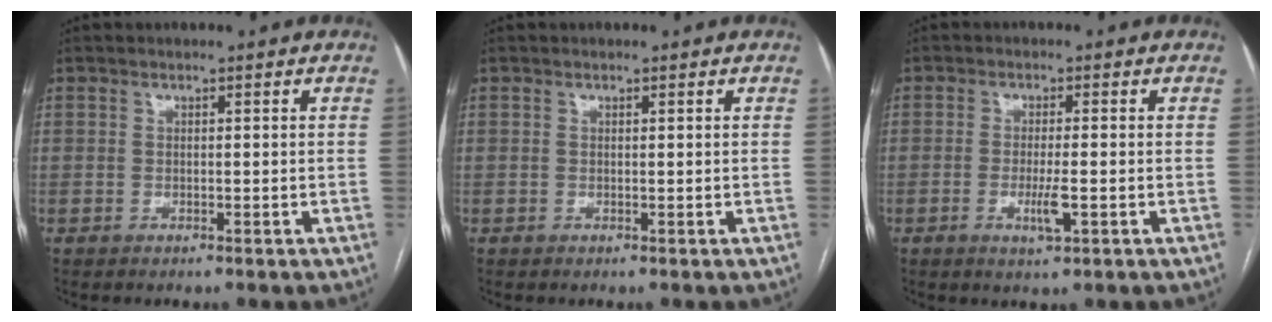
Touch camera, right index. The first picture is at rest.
{"total": 0.0}
{"total": 3.6, "force": [-1.2, 0.4, 3.4], "torque": [-0.065, -0.007, -0.018]}